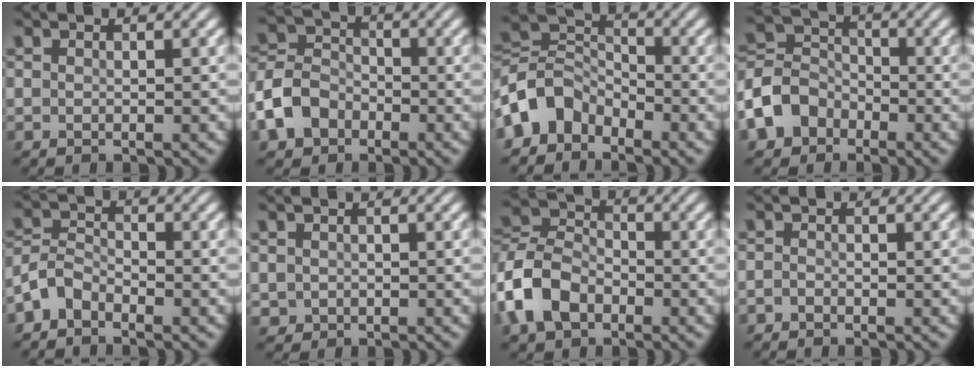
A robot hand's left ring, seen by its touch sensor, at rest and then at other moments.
{"total": 5.7, "force": [-2.8, 4.2, 2.7], "torque": [-0.060, 0.007, -0.068]}
{"total": 5.4, "force": [-3.2, 3.7, 2.2], "torque": [-0.036, 0.009, -0.077]}
{"total": 5.6, "force": [-2.8, 4.3, 2.2], "torque": [-0.047, 0.010, -0.072]}
{"total": 2.8, "force": [-2.1, 1.6, 1.2], "torque": [-0.025, 0.008, -0.053]}
{"total": 0.9, "force": [0.0, 0.9, 0.1], "torque": [0.000, -0.005, 0.001]}
{"total": 7.2, "force": [-3.3, 5.1, 3.9], "torque": [-0.083, 0.007, -0.084]}
{"total": 0.6, "force": [-0.6, 0.2, 0.2], "torque": [-0.003, -0.002, -0.013]}